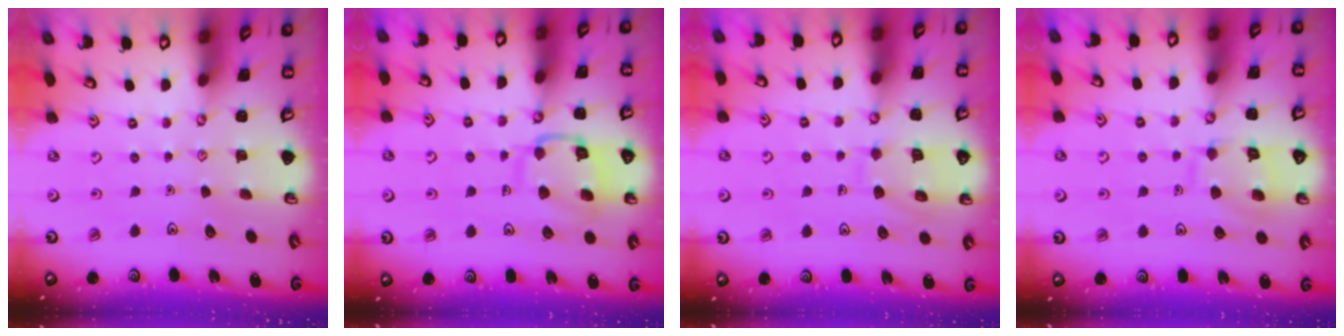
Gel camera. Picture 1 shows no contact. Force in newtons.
{"total": 12.6, "press": 12.5, "slide": 1.2}
{"total": 9.1, "press": 9.0, "slide": 0.9}
{"total": 10.7, "press": 10.7, "slide": 0.9}